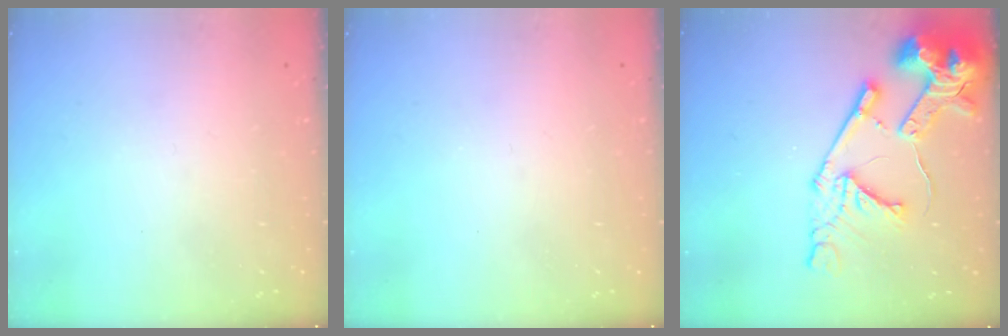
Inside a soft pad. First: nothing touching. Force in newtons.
{"total": 0.0}
{"total": 18.6, "press": 18.5, "slide": 2.1}